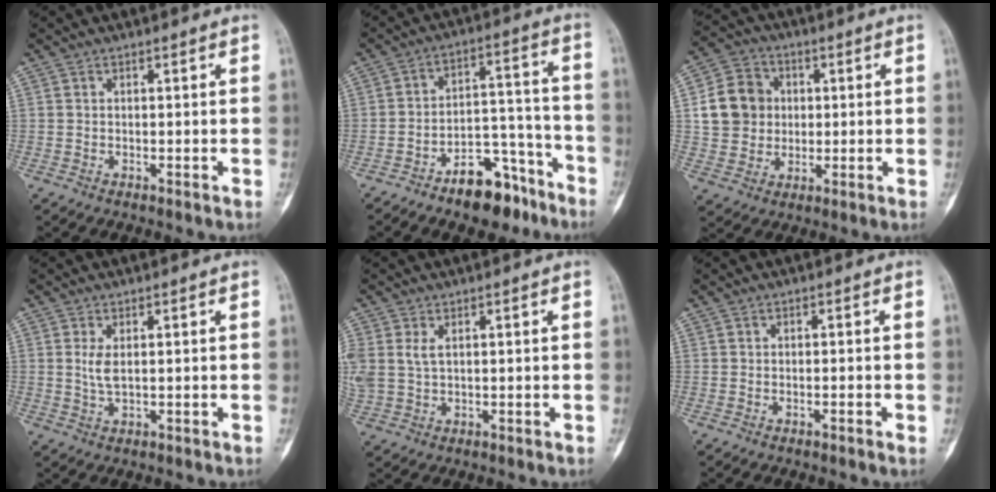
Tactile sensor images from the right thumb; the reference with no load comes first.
{"total": 12.4, "force": [-8.6, 5.9, 6.7], "torque": [-0.070, 0.085, -0.136]}
{"total": 11.3, "force": [1.3, 10.2, 4.8], "torque": [-0.064, 0.009, 0.023]}
{"total": 2.7, "force": [0.5, 1.1, 2.4], "torque": [-0.053, -0.002, 0.017]}
{"total": 5.0, "force": [1.5, 3.0, 3.7], "torque": [-0.102, 0.008, 0.040]}
{"total": 0.9, "force": [-0.4, 0.1, 0.8], "torque": [-0.014, 0.002, -0.005]}